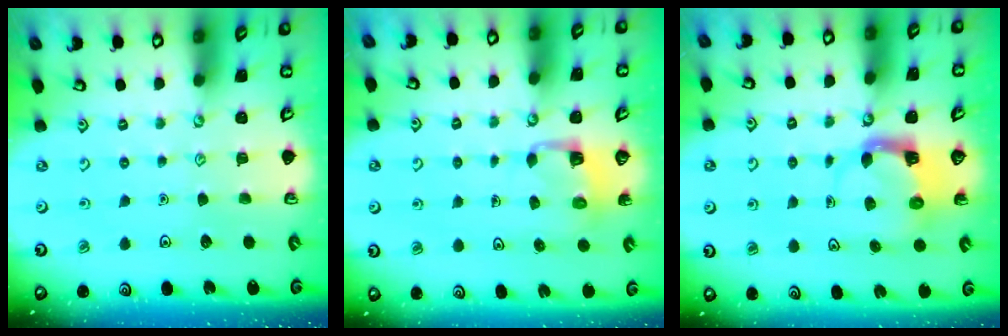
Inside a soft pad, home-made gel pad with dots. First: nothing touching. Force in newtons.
{"total": 3.5, "press": 3.5, "slide": 0.2}
{"total": 3.9, "press": 3.8, "slide": 0.7}